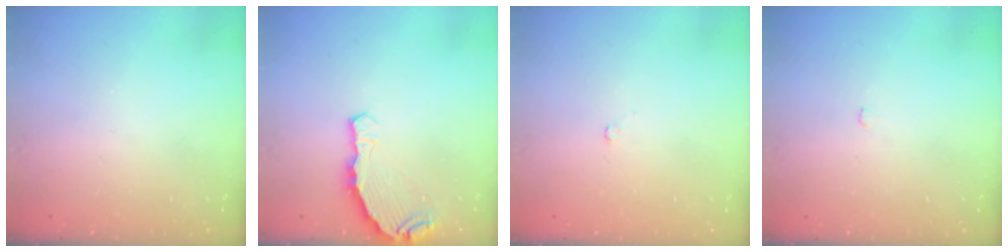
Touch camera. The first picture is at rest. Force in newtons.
{"total": 7.9, "press": 6.3, "slide": 4.9}
{"total": 1.8, "press": 1.8, "slide": 0.3}
{"total": 5.4, "press": 4.3, "slide": 3.4}